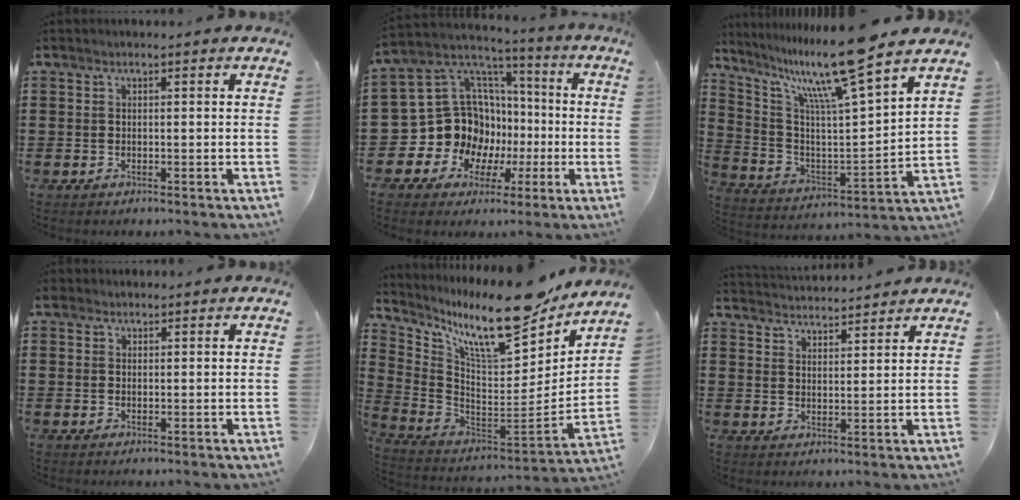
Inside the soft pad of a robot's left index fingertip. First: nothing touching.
{"total": 14.1, "force": [-1.8, 13.0, 5.2], "torque": [-0.157, -0.025, -0.011]}
{"total": 13.8, "force": [10.9, 0.1, 8.5], "torque": [-0.185, -0.064, 0.177]}
{"total": 1.1, "force": [0.7, 0.8, 0.3], "torque": [-0.009, 0.006, 0.014]}
{"total": 14.9, "force": [11.4, 3.1, 9.1], "torque": [-0.180, -0.081, 0.191]}
{"total": 3.3, "force": [3.2, -0.3, -0.4], "torque": [-0.003, -0.017, 0.058]}